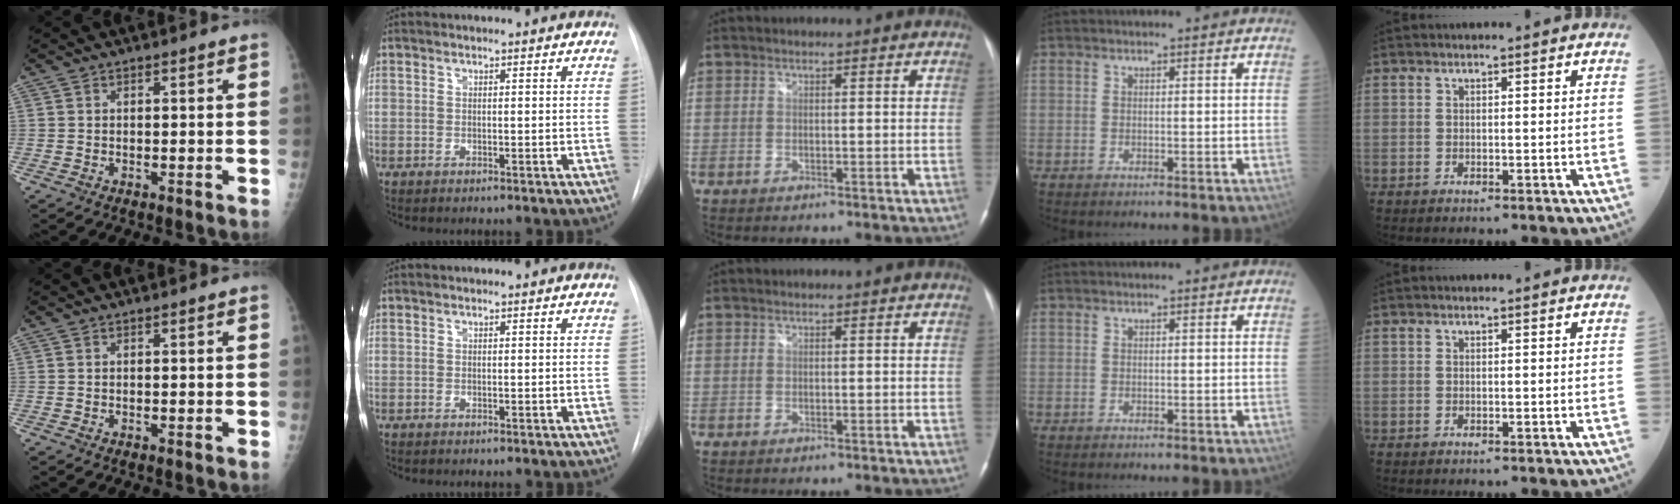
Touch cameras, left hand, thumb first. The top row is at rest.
{}